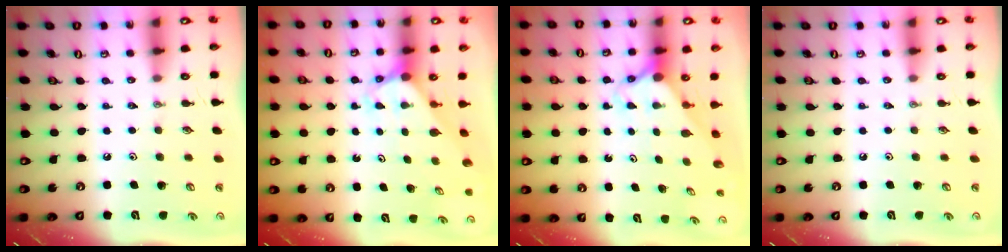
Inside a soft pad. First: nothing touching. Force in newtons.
{"total": 2.8, "press": 2.8, "slide": 0.2}
{"total": 2.7, "press": 2.7, "slide": 0.2}
{"total": 0.0}